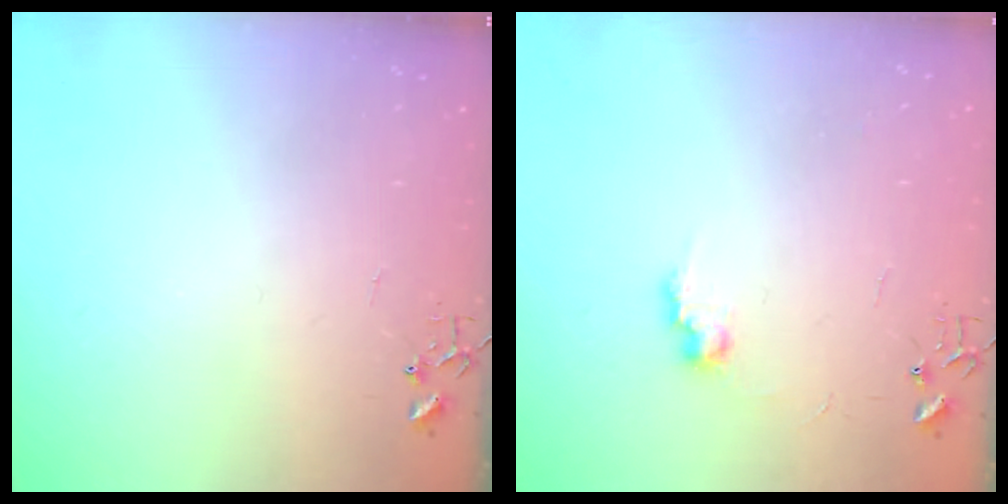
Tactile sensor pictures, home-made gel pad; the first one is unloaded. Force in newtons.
{"total": 7.5, "press": 7.4, "slide": 0.3}